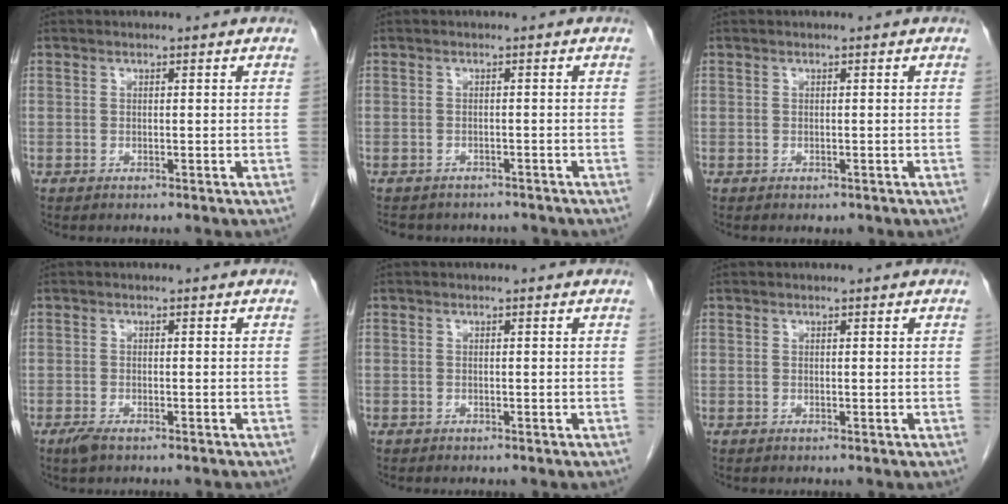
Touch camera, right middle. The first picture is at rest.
{"total": 7.6, "force": [-6.6, 3.3, 1.7], "torque": [-0.025, 0.003, -0.078]}
{"total": 0.5, "force": [-0.3, 0.4, 0.2], "torque": [-0.004, 0.002, 0.000]}
{"total": 3.2, "force": [-2.5, 0.9, 1.8], "torque": [-0.032, -0.005, -0.036]}
{"total": 0.5, "force": [-0.4, 0.3, 0.1], "torque": [-0.010, 0.002, -0.008]}
{"total": 0.0}